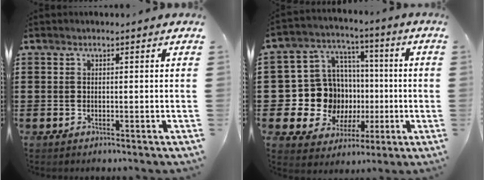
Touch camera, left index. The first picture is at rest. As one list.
[{"total": 12.1, "force": [-1.0, 11.5, 3.6], "torque": [-0.112, -0.004, -0.007]}]